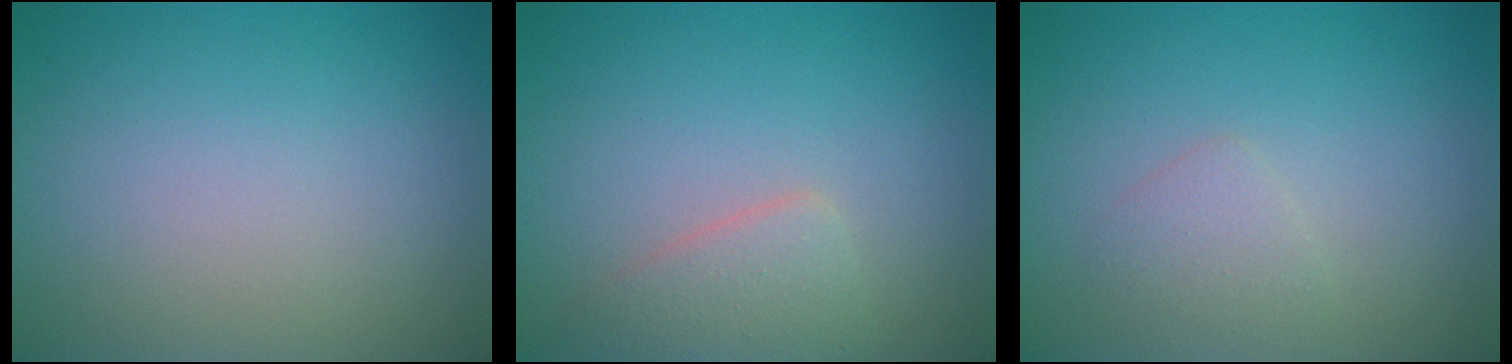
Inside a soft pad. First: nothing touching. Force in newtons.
{"total": 2.4, "press": 2.4, "slide": 0.1}
{"total": 1.4, "press": 1.4, "slide": 0.1}